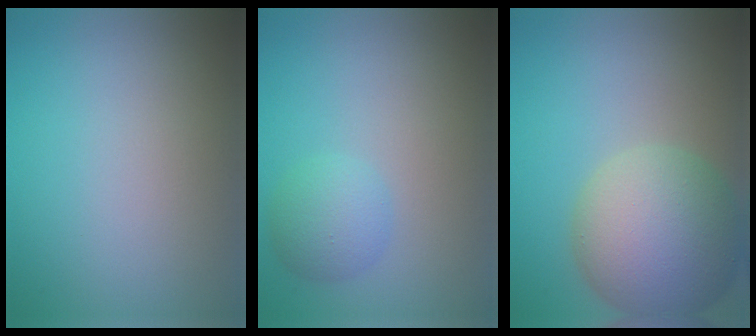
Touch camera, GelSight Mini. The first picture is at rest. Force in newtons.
{"total": 2.8, "press": 2.8, "slide": 0.1}
{"total": 9.8, "press": 9.8, "slide": 0.6}